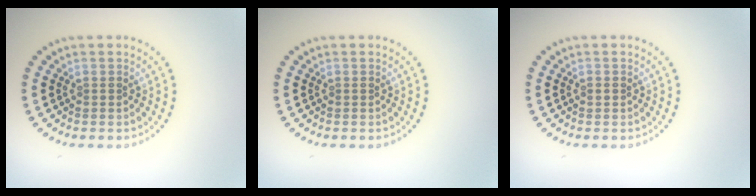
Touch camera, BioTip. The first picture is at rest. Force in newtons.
{"total": 0.0}
{"total": 0.8, "press": 0.8, "slide": 0.0}